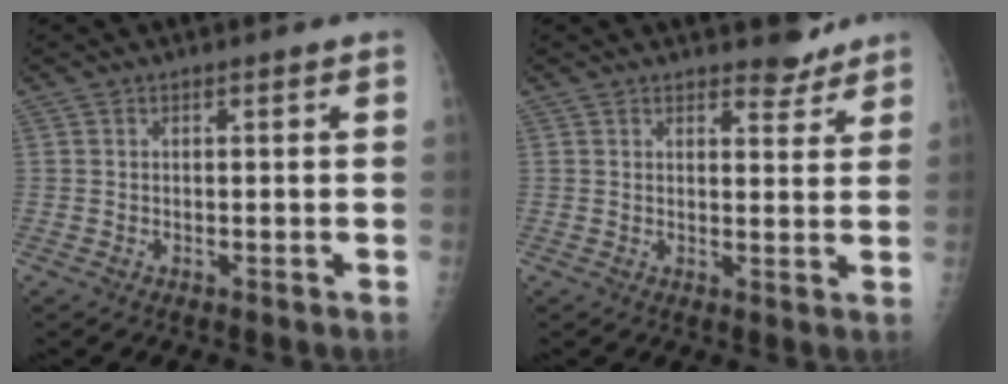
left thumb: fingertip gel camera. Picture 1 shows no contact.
{"total": 3.7, "force": [3.4, 1.4, 0.8], "torque": [0.006, -0.028, 0.043]}